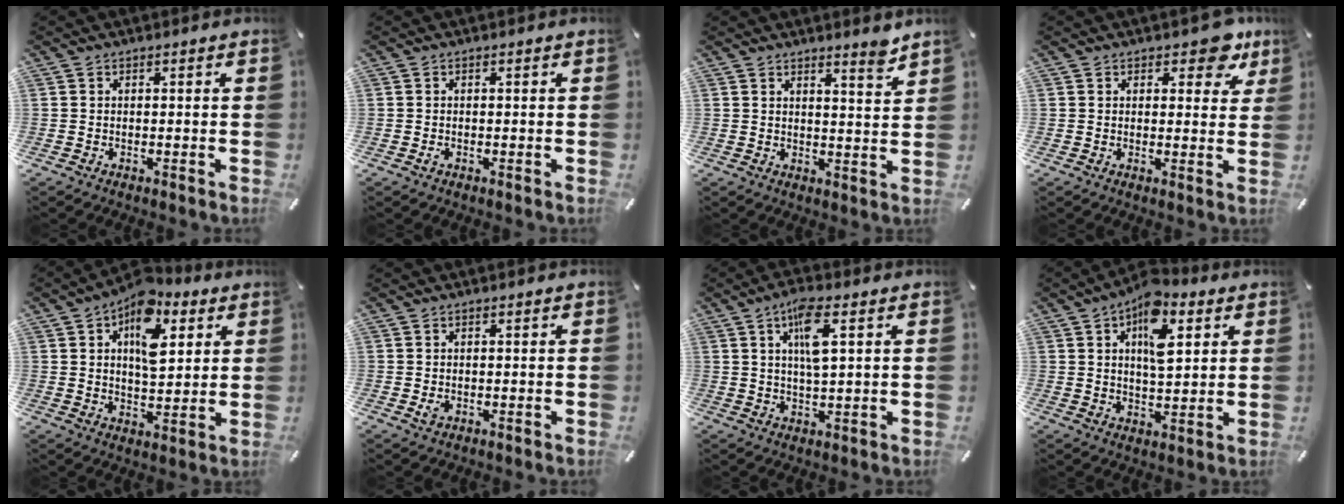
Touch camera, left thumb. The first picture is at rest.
{"total": 0.5, "force": [-0.2, 0.3, 0.4], "torque": [-0.007, -0.002, -0.004]}
{"total": 4.4, "force": [4.0, 0.3, 1.8], "torque": [-0.022, -0.036, 0.066]}
{"total": 7.9, "force": [4.9, 4.2, 4.5], "torque": [-0.037, -0.029, 0.081]}
{"total": 14.1, "force": [6.1, 8.2, 9.7], "torque": [-0.144, -0.016, 0.104]}
{"total": 1.3, "force": [-0.2, 0.9, 0.9], "torque": [-0.016, 0.000, -0.003]}
{"total": 8.3, "force": [3.1, 2.3, 7.3], "torque": [-0.134, -0.001, 0.049]}
{"total": 12.4, "force": [5.5, 6.4, 9.1], "torque": [-0.137, -0.011, 0.092]}